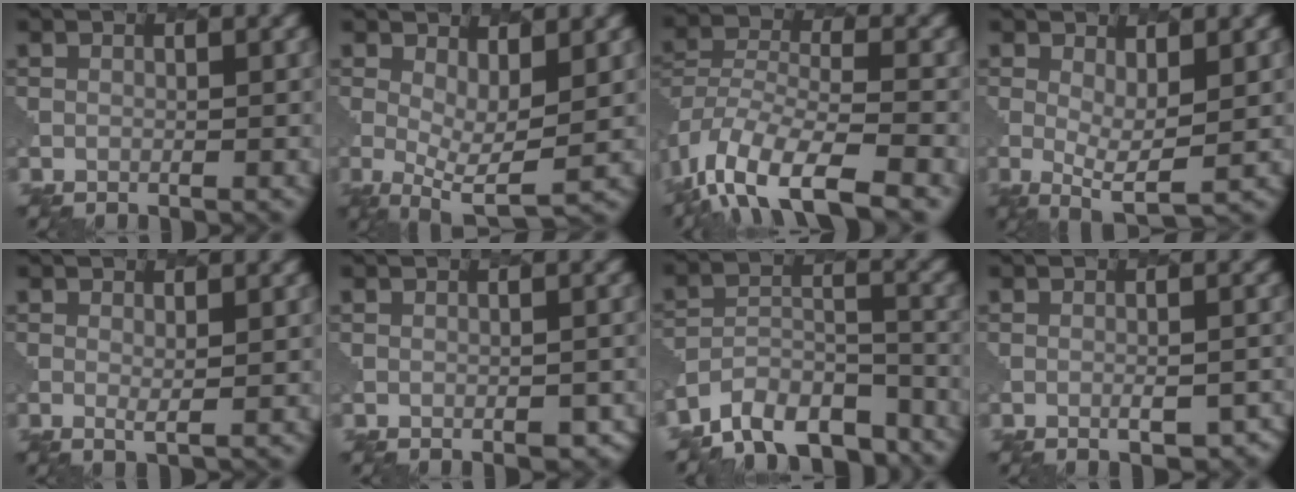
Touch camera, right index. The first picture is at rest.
{"total": 4.5, "force": [0.6, 1.6, 4.2], "torque": [-0.081, -0.012, 0.013]}
{"total": 11.0, "force": [-7.1, 4.6, 7.1], "torque": [-0.140, -0.007, -0.127]}
{"total": 3.3, "force": [0.7, 1.0, 3.0], "torque": [-0.057, -0.010, 0.012]}
{"total": 0.7, "force": [0.6, 0.0, 0.5], "torque": [-0.011, -0.005, 0.009]}
{"total": 2.5, "force": [-1.2, 1.3, 1.8], "torque": [-0.020, -0.002, -0.004]}
{"total": 10.2, "force": [-8.7, 4.2, 3.3], "torque": [-0.058, 0.002, -0.123]}
{"total": 3.0, "force": [-1.4, 1.1, 2.4], "torque": [-0.035, 0.002, -0.010]}